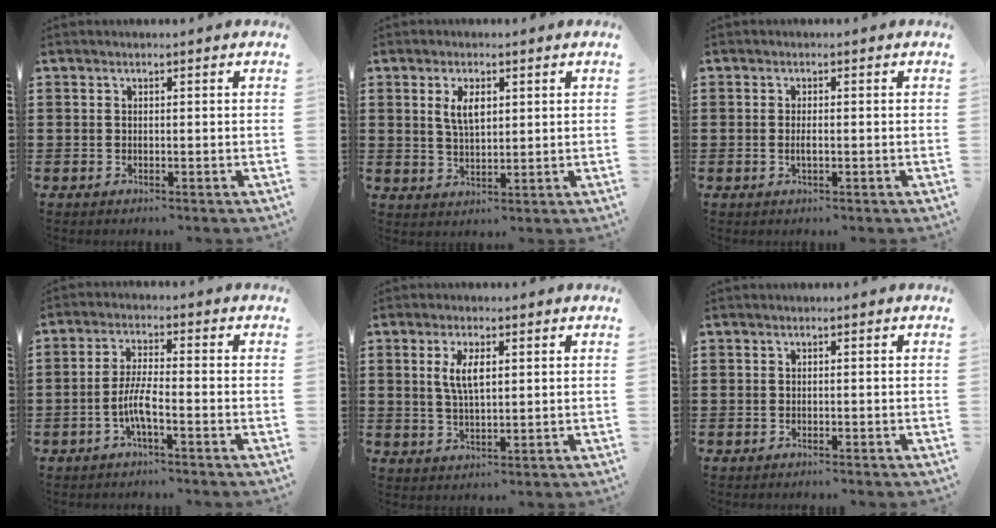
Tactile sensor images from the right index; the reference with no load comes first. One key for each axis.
{"total": 4.4, "fx": 1.4, "fy": 2.0, "fz": 3.7, "tx": -0.071, "ty": 0.004, "tz": 0.022}
{"total": 1.4, "fx": -0.3, "fy": 0.4, "fz": 1.4, "tx": -0.026, "ty": -0.001, "tz": -0.005}
{"total": 5.2, "fx": -2.3, "fy": 0.7, "fz": 4.6, "tx": -0.114, "ty": -0.013, "tz": -0.052}
{"total": 4.8, "fx": 1.3, "fy": 1.7, "fz": 4.2, "tx": -0.089, "ty": 0.007, "tz": 0.020}
{"total": 0.5, "fx": -0.5, "fy": 0.0, "fz": 0.2, "tx": -0.005, "ty": -0.001, "tz": -0.010}